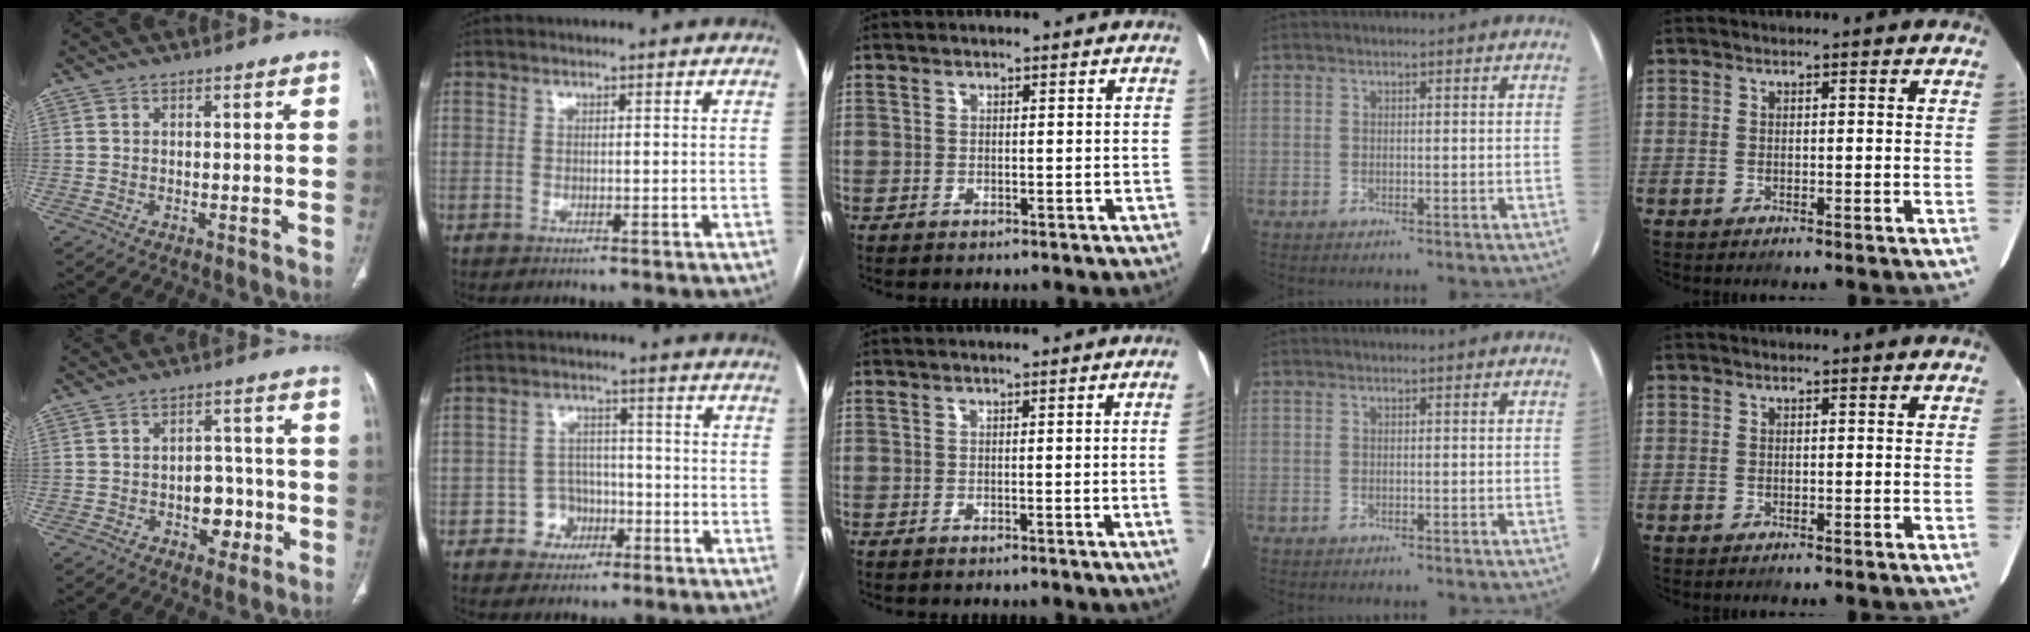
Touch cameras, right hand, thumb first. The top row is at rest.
{"thumb": {"total": 6.6, "force": [-2.0, 4.6, 4.2], "torque": [-0.023, 0.022, -0.026]}, "index": {"total": 4.9, "force": [-2.2, 4.3, 0.9], "torque": [-0.004, 0.017, -0.032]}, "middle": {"total": 3.1, "force": [-0.5, -1.1, 2.9], "torque": [-0.038, -0.003, -0.006]}}